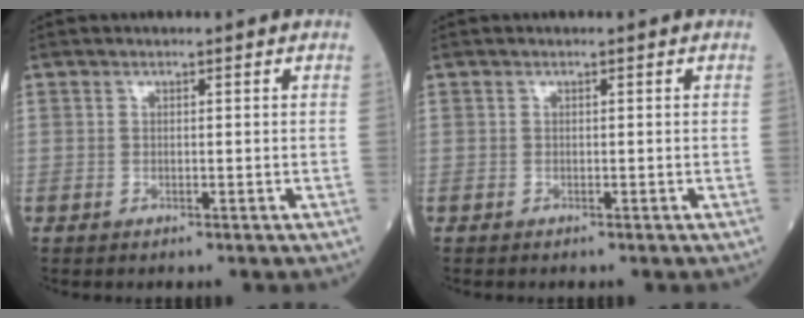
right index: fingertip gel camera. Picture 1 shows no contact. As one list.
[{"total": 0.0}]